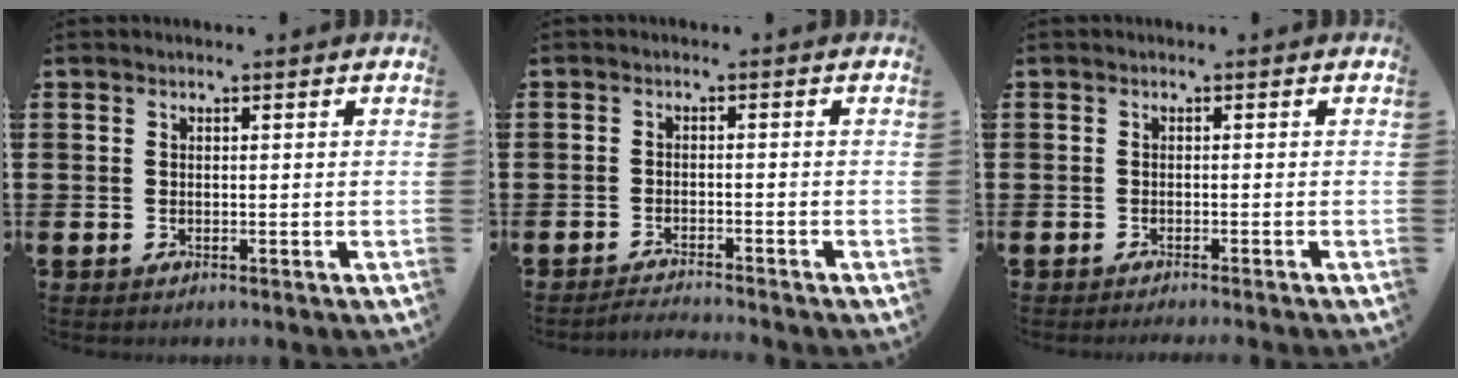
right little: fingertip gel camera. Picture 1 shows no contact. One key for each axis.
{"total": 1.6, "fx": -1.6, "fy": -0.2, "fz": 0.1, "tx": -0.004, "ty": 0.003, "tz": -0.032}
{"total": 0.6, "fx": -0.6, "fy": -0.2, "fz": 0.1, "tx": -0.001, "ty": 0.000, "tz": -0.013}